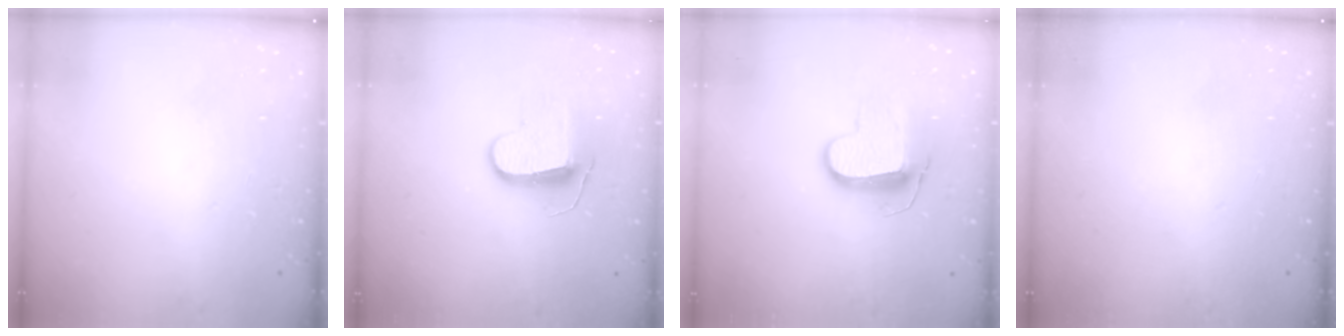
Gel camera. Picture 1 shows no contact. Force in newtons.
{"total": 9.1, "press": 9.1, "slide": 0.3}
{"total": 11.2, "press": 11.2, "slide": 0.8}
{"total": 0.0}